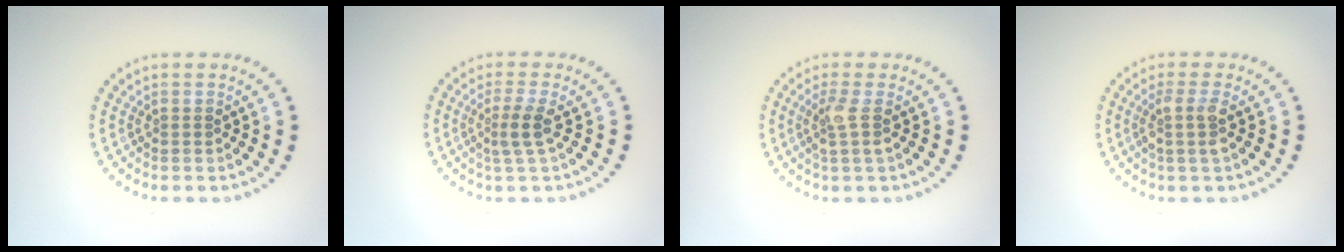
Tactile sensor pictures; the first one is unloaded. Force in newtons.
{"total": 2.1, "press": 1.4, "slide": 1.5}
{"total": 1.9, "press": 1.5, "slide": 1.2}
{"total": 2.1, "press": 1.7, "slide": 1.3}